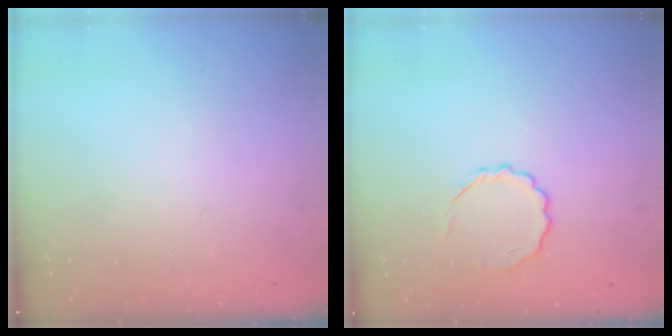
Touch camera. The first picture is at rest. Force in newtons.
{"total": 5.4, "press": 5.3, "slide": 1.3}